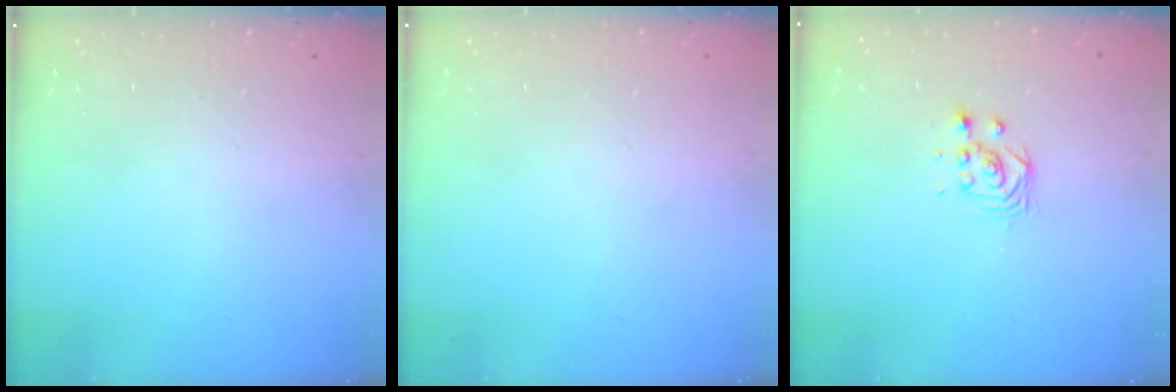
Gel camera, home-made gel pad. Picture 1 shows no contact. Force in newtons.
{"total": 0.0}
{"total": 3.0, "press": 2.9, "slide": 0.3}